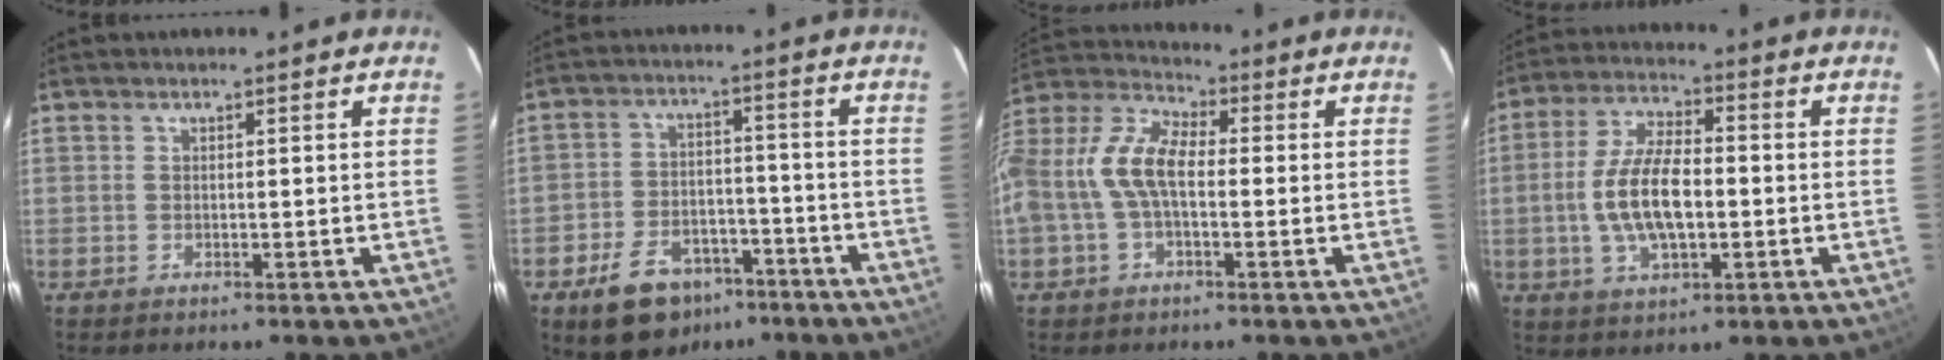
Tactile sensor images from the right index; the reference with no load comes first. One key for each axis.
{"total": 12.9, "fx": -8.3, "fy": 7.8, "fz": 6.0, "tx": -0.133, "ty": 0.015, "tz": -0.116}
{"total": 12.7, "fx": -1.0, "fy": 6.2, "fz": 11.0, "tx": -0.224, "ty": 0.018, "tz": -0.025}
{"total": 12.2, "fx": -1.5, "fy": 5.4, "fz": 10.9, "tx": -0.219, "ty": 0.004, "tz": -0.025}